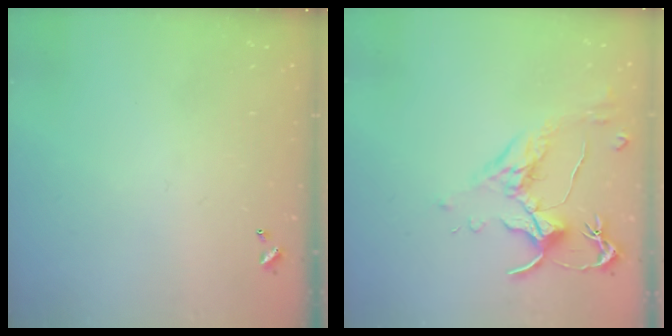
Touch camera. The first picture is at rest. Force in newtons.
{"total": 1.6, "press": 1.4, "slide": 0.7}